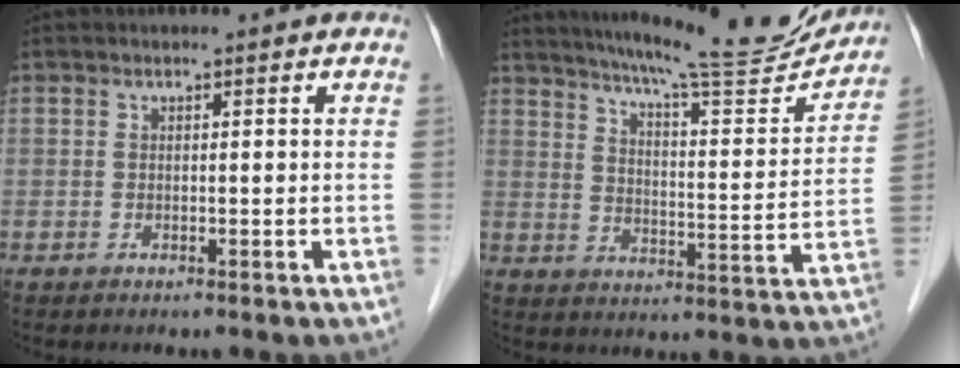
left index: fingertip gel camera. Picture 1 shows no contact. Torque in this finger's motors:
{"motor_torque": [0.38, -0.97, 0.29, 0.05]}